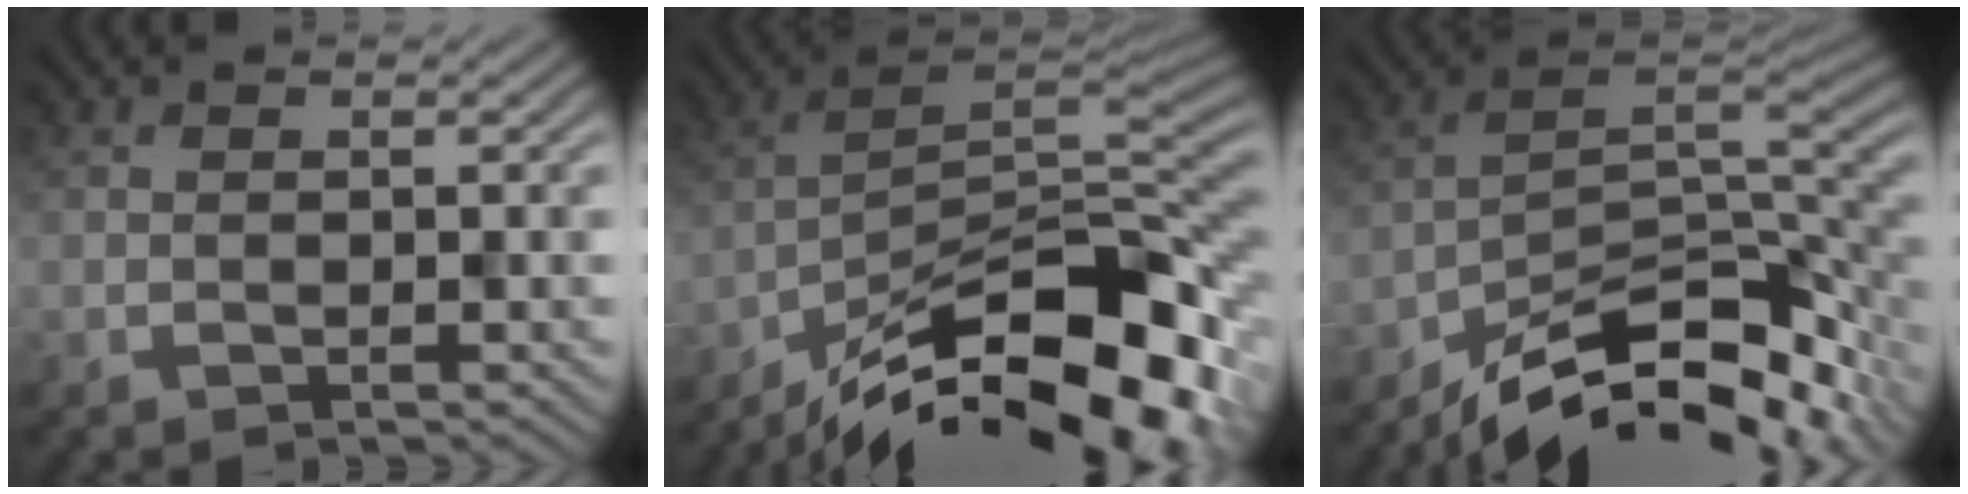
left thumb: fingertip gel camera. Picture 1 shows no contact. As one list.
[{"total": 17.0, "force": [-11.5, 4.7, 11.5], "torque": [-0.195, -0.012, -0.188]}, {"total": 13.5, "force": [-9.5, 4.5, 8.5], "torque": [-0.150, -0.010, -0.155]}]